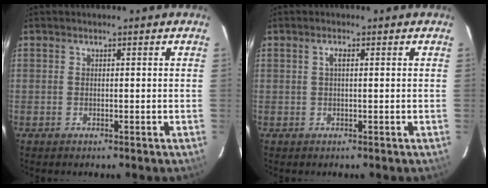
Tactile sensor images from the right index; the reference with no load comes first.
{"total": 1.3, "force": [0.3, 0.1, 1.2], "torque": [-0.022, 0.002, 0.003]}